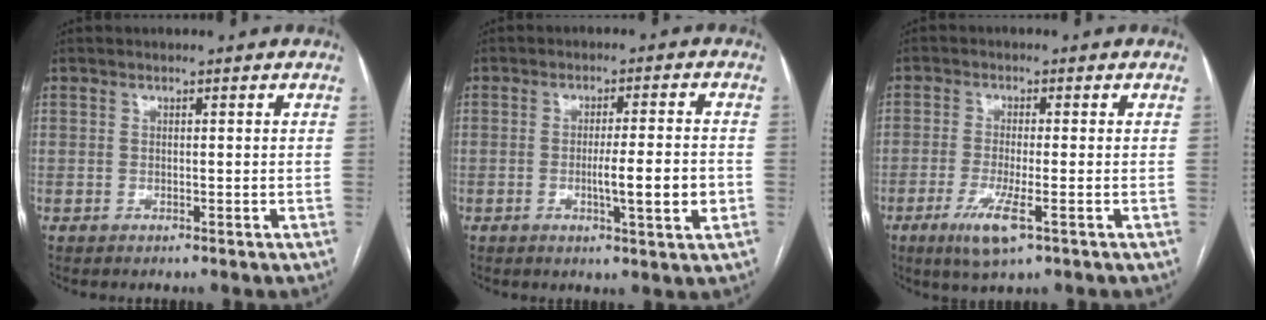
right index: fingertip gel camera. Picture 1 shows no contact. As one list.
[{"total": 7.0, "force": [-1.6, 0.2, 6.8], "torque": [-0.104, -0.006, -0.024]}, {"total": 5.7, "force": [-2.7, 0.5, 4.9], "torque": [-0.100, -0.015, -0.048]}]